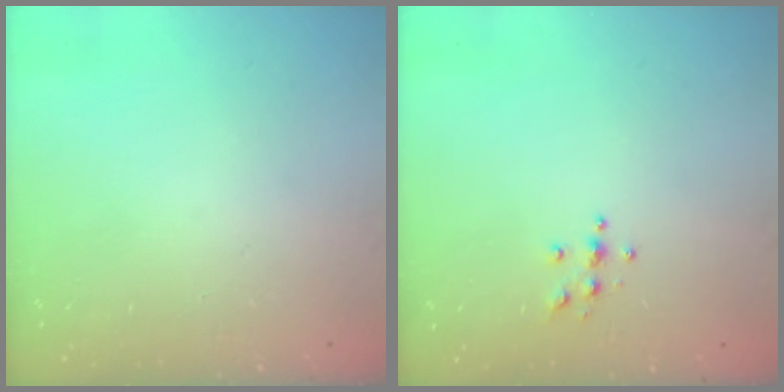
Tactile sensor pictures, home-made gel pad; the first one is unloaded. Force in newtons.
{"total": 3.9, "press": 3.8, "slide": 0.4}